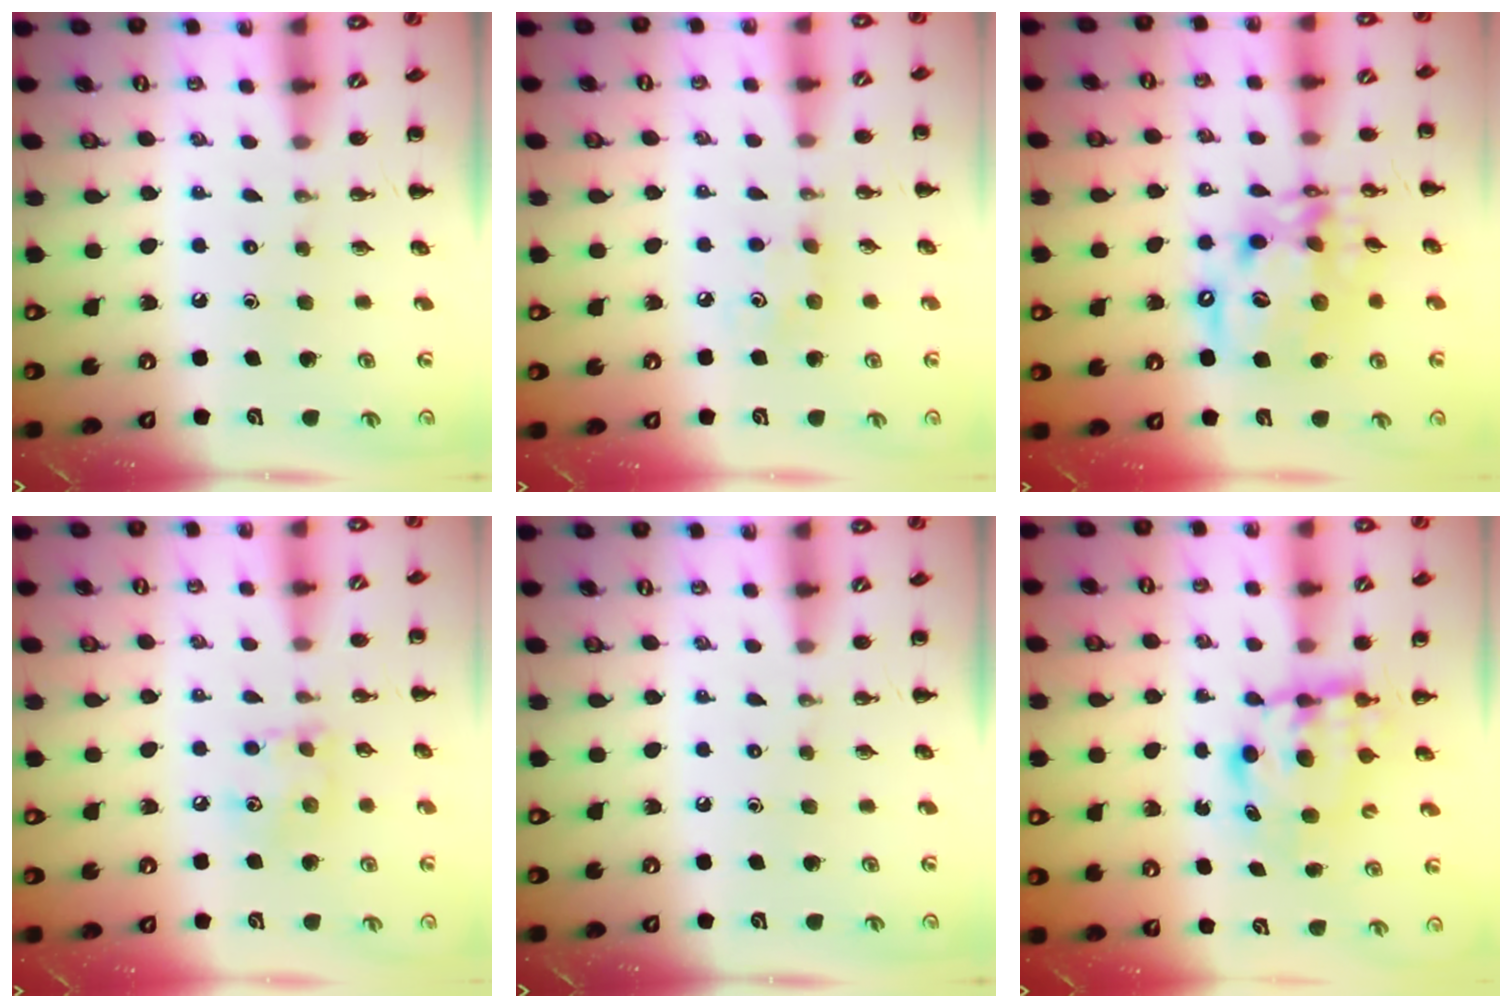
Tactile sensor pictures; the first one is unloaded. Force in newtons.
{"total": 3.6, "press": 3.5, "slide": 1.0}
{"total": 15.3, "press": 14.8, "slide": 3.7}
{"total": 6.5, "press": 6.5, "slide": 0.8}
{"total": 0.0}
{"total": 5.6, "press": 5.6, "slide": 0.5}